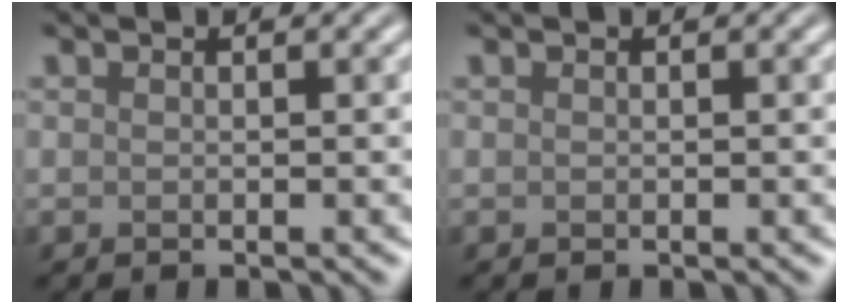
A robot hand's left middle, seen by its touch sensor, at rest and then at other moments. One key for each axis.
{"total": 0.0}